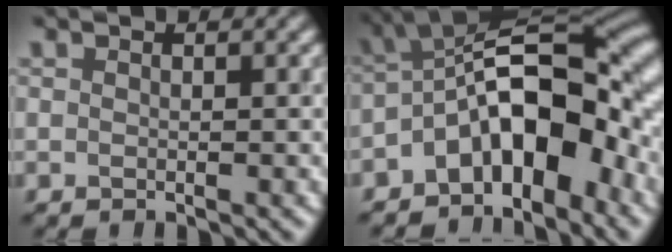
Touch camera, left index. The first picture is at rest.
{"total": 10.4, "force": [-3.5, 4.7, 8.5], "torque": [-0.124, 0.025, -0.072]}